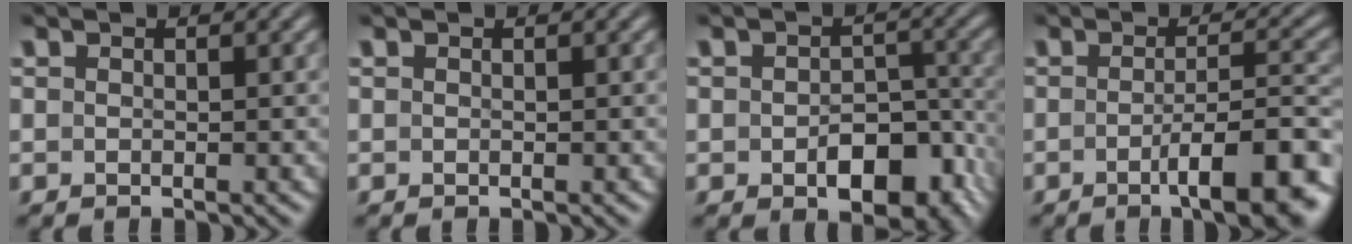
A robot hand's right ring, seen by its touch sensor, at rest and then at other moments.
{"total": 0.0}
{"total": 5.4, "force": [-2.7, 3.0, 3.6], "torque": [-0.042, -0.015, -0.029]}
{"total": 7.0, "force": [-3.7, 1.4, 5.8], "torque": [-0.065, -0.011, -0.054]}